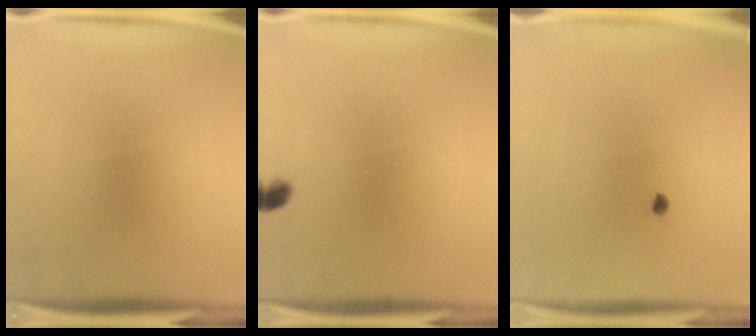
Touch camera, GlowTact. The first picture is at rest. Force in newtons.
{"total": 1.8}
{"total": 0.7}